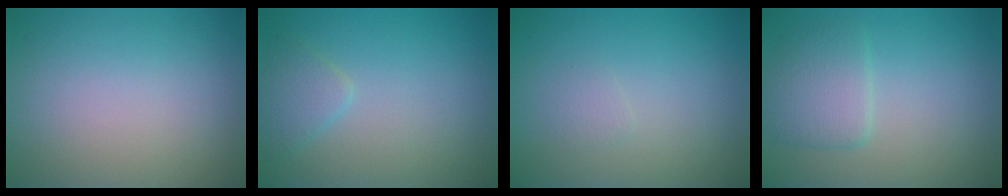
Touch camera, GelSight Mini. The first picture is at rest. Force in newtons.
{"total": 1.7, "press": 1.7, "slide": 0.1}
{"total": 0.7, "press": 0.7, "slide": 0.0}
{"total": 2.8, "press": 2.8, "slide": 0.3}